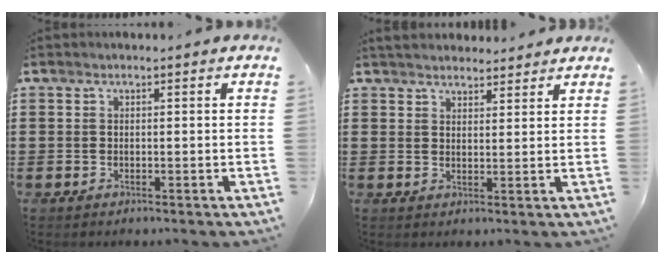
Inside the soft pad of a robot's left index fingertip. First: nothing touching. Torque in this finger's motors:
{"motor_torque": [1.58, -0.56, 0.17, 0.04]}